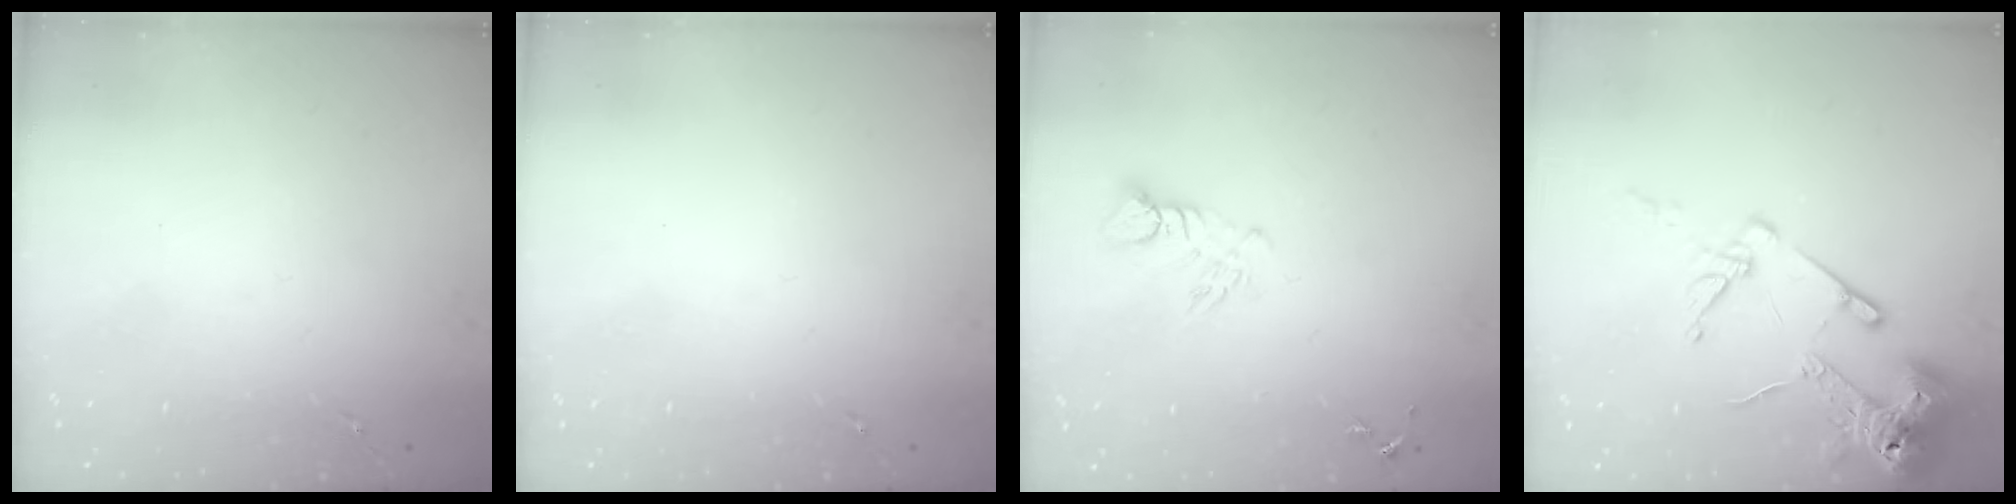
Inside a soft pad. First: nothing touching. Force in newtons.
{"total": 0.0}
{"total": 5.3, "press": 5.2, "slide": 0.4}
{"total": 14.1, "press": 13.9, "slide": 2.0}